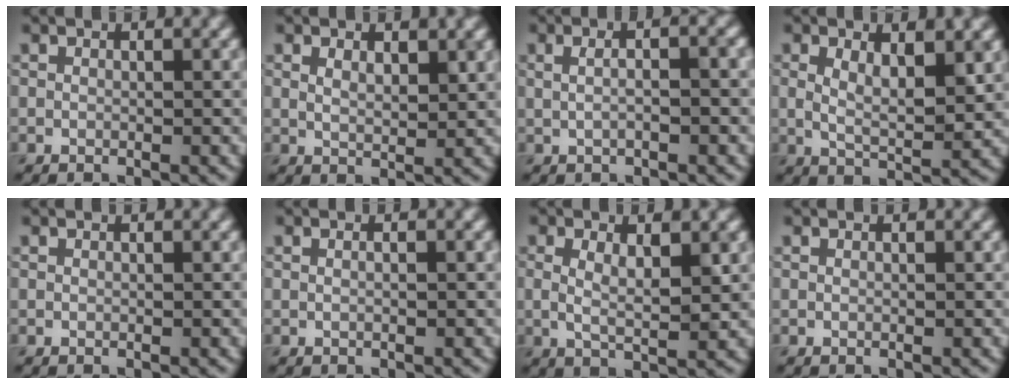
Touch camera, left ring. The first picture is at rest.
{"total": 2.1, "force": [1.1, 0.9, 1.5], "torque": [-0.026, -0.005, 0.023]}
{"total": 5.2, "force": [1.5, 2.5, 4.2], "torque": [-0.041, 0.034, -0.007]}
{"total": 4.0, "force": [1.5, 1.5, 3.4], "torque": [-0.066, -0.006, 0.028]}
{"total": 0.0}
{"total": 1.4, "force": [0.6, 0.7, 1.1], "torque": [-0.004, 0.002, -0.009]}
{"total": 3.2, "force": [0.9, 1.0, 2.9], "torque": [-0.051, -0.003, 0.015]}
{"total": 0.0}